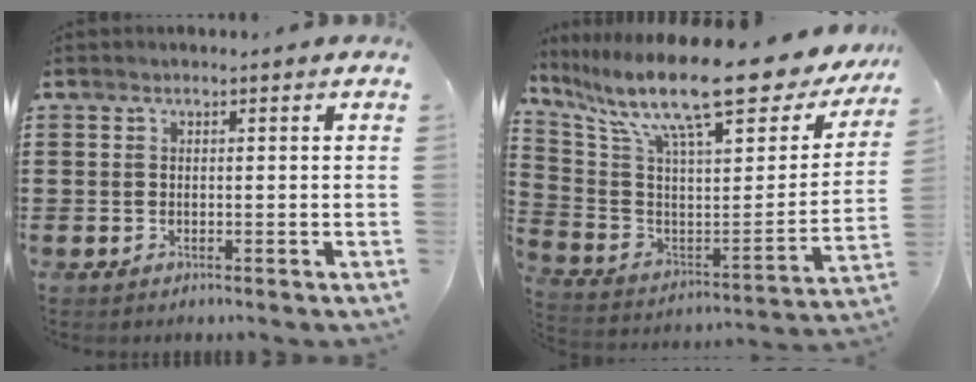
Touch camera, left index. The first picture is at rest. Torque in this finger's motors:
{"motor_torque": [1.63, 0.51, 1.05, 0.18]}